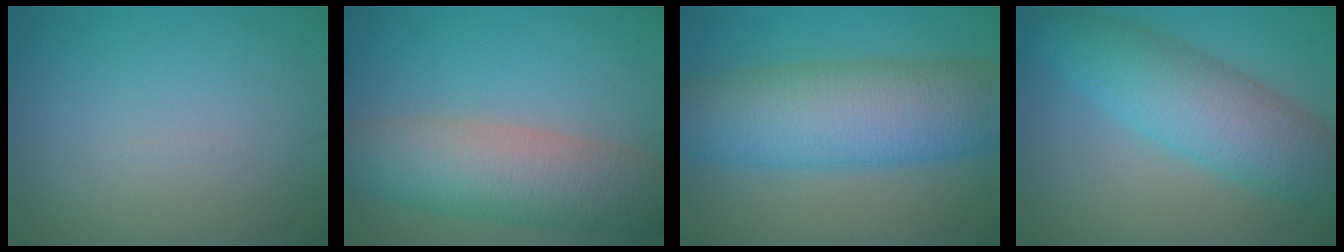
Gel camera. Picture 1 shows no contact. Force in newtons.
{"total": 8.0, "press": 8.0, "slide": 0.4}
{"total": 10.4, "press": 10.4, "slide": 0.4}
{"total": 7.7, "press": 7.7, "slide": 0.1}